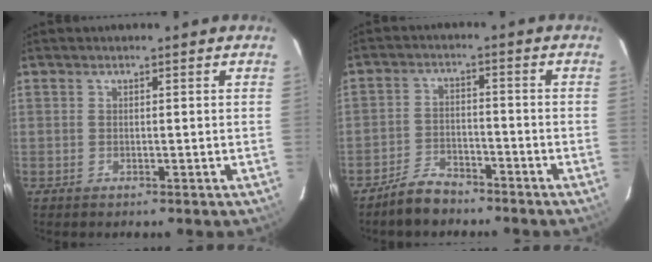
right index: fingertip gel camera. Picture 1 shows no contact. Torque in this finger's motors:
{"motor_torque": [0.01, 0.00, -0.06, -0.08]}